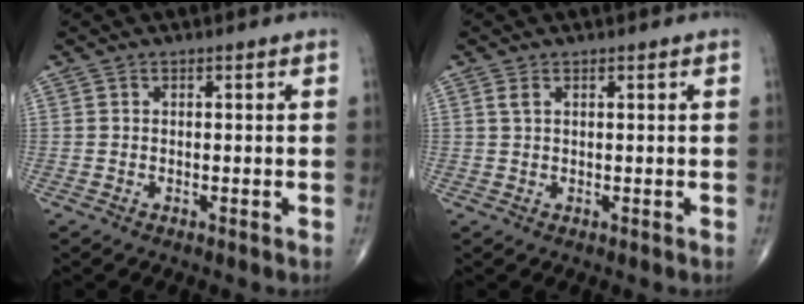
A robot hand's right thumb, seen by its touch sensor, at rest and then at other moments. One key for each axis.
{"total": 1.1, "fx": 0.5, "fy": 0.5, "fz": 0.8, "tx": -0.021, "ty": 0.010, "tz": 0.014}